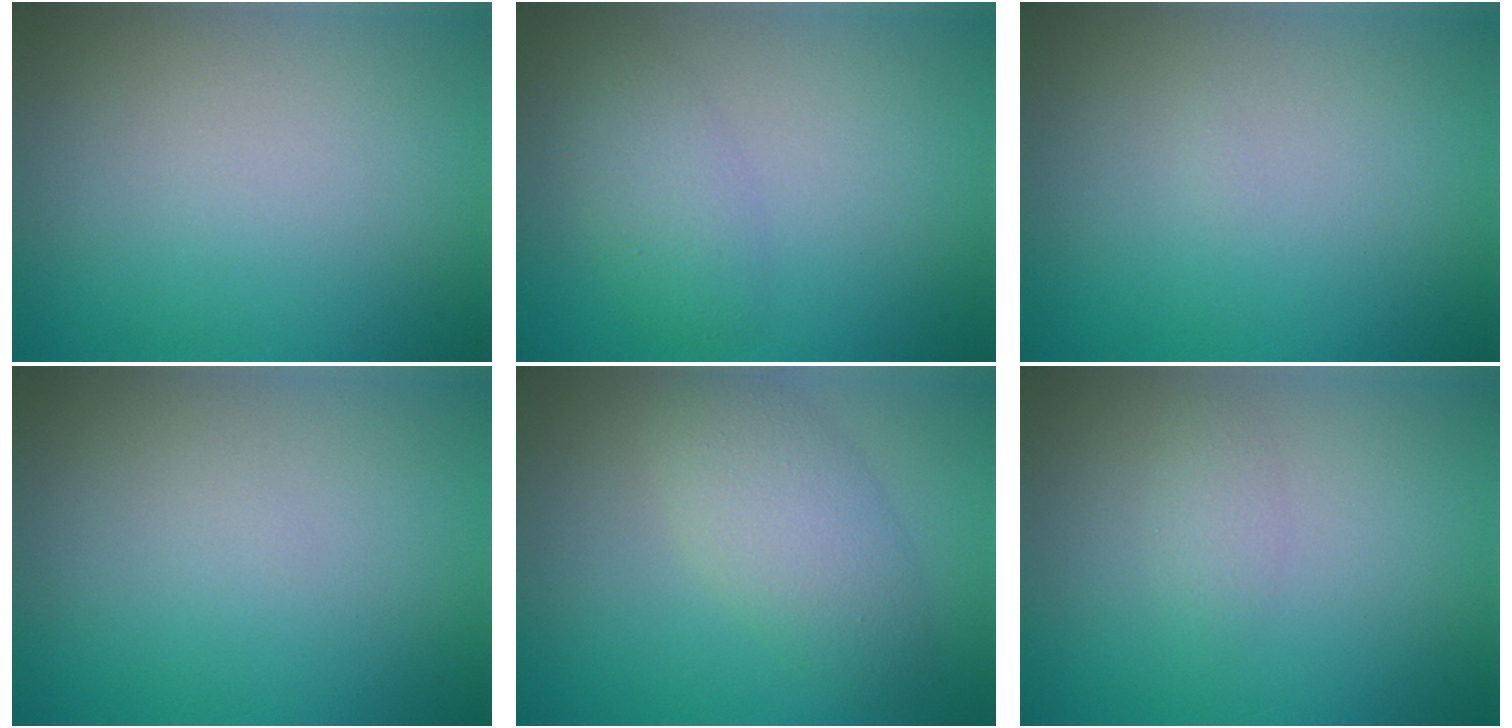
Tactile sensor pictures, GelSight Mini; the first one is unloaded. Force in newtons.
{"total": 2.5, "press": 2.5, "slide": 0.1}
{"total": 0.0}
{"total": 0.0}
{"total": 4.1, "press": 4.1, "slide": 0.2}
{"total": 1.2, "press": 1.2, "slide": 0.1}